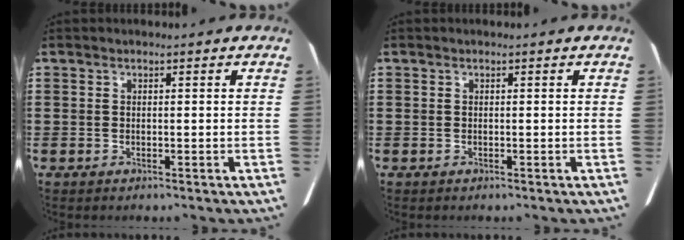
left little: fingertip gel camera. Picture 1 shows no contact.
{"total": 0.0}